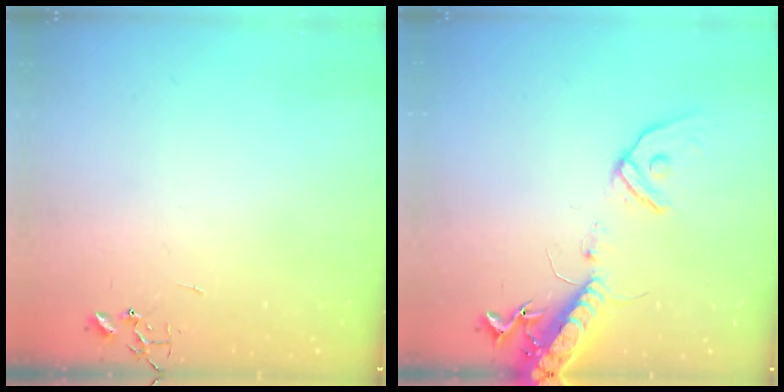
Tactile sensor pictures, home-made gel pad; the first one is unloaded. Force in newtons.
{"total": 15.1, "press": 14.7, "slide": 3.4}